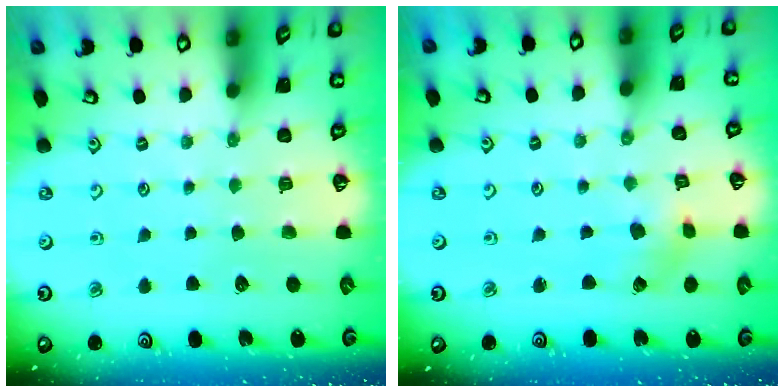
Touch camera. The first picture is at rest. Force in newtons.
{"total": 2.6, "press": 2.6, "slide": 0.4}